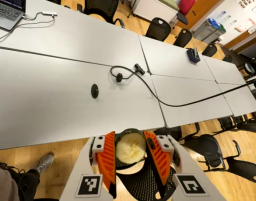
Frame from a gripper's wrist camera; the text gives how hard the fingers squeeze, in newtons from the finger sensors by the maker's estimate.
{"total": 4.7, "left": 4.9, "right": 4.5}